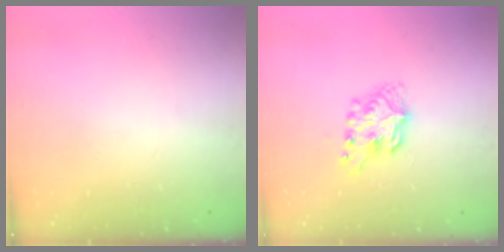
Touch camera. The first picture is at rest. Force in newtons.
{"total": 7.9, "press": 7.9, "slide": 0.3}